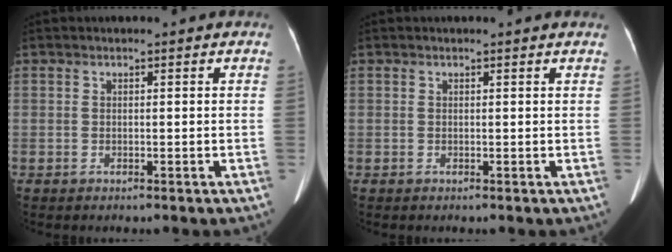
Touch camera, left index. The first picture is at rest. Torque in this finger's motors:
{"motor_torque": [0.07, 0.00, -0.06, -0.01]}